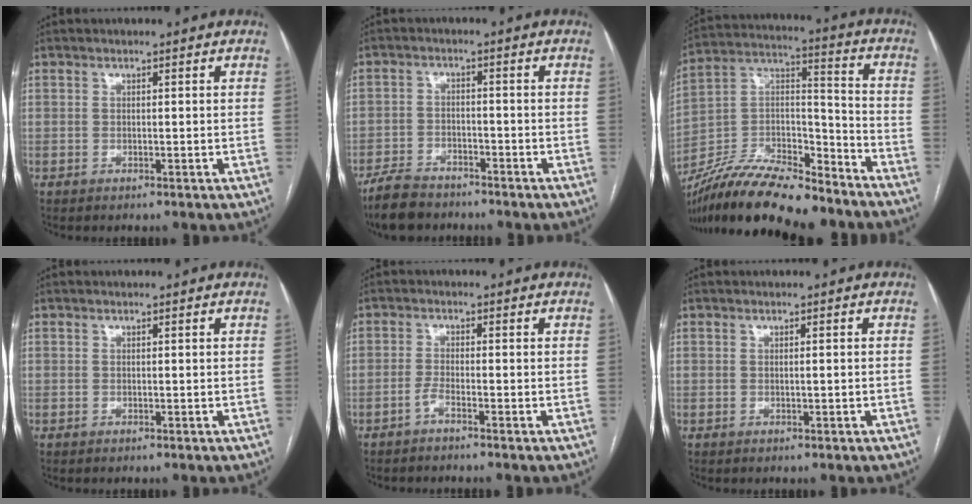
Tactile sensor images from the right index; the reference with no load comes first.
{"total": 6.6, "force": [-5.6, 2.6, 2.3], "torque": [-0.050, -0.012, -0.105]}
{"total": 22.1, "force": [-19.0, 5.0, 10.1], "torque": [-0.195, 0.006, -0.331]}
{"total": 0.0}
{"total": 1.7, "force": [-1.4, -0.2, 1.0], "torque": [-0.024, 0.001, -0.032]}
{"total": 0.5, "force": [-0.1, 0.0, 0.5], "torque": [-0.010, 0.000, 0.001]}